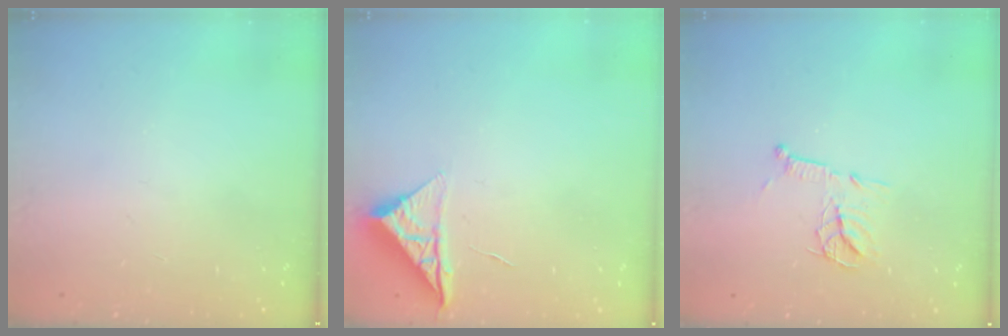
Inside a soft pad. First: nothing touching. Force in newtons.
{"total": 6.5, "press": 6.5, "slide": 0.3}
{"total": 11.7, "press": 11.7, "slide": 0.7}